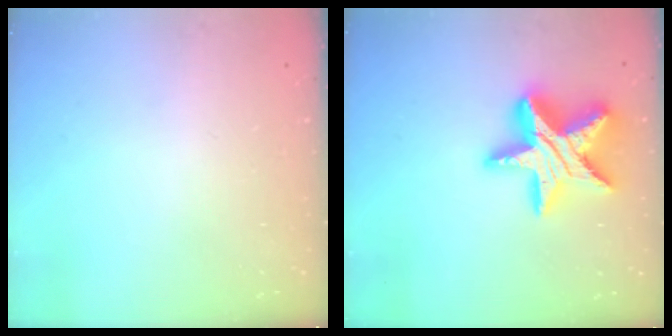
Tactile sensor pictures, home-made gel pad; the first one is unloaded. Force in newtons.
{"total": 21.8, "press": 21.7, "slide": 1.8}